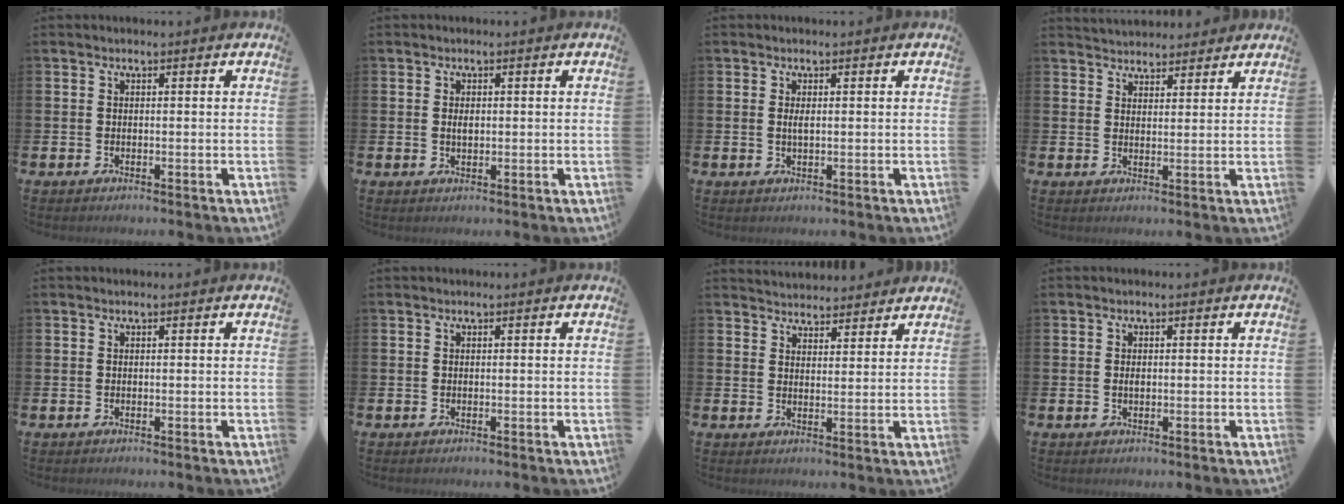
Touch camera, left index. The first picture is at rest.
{"total": 1.2, "force": [0.2, 0.7, 1.0], "torque": [-0.016, 0.004, 0.001]}
{"total": 1.2, "force": [0.3, 0.4, 1.1], "torque": [-0.018, 0.000, 0.003]}
{"total": 3.7, "force": [3.5, 0.9, -0.4], "torque": [0.003, -0.016, 0.065]}
{"total": 0.0}
{"total": 0.0}
{"total": 3.9, "force": [3.8, 0.6, -0.3], "torque": [0.003, -0.022, 0.069]}
{"total": 0.8, "force": [0.1, 0.4, 0.6], "torque": [-0.009, 0.001, -0.001]}